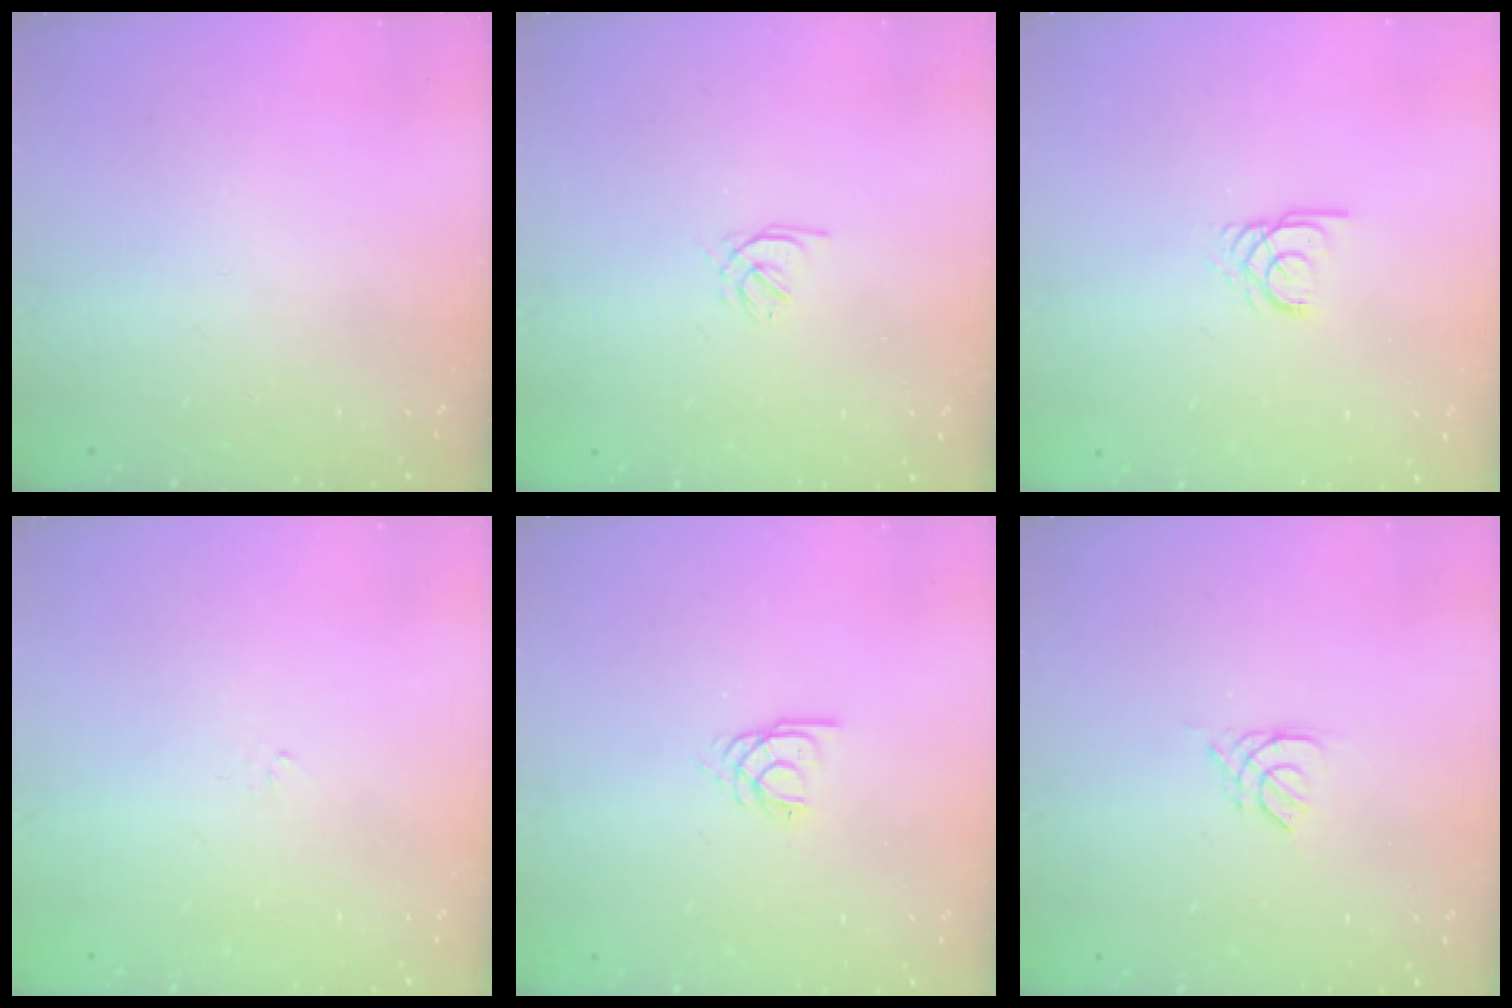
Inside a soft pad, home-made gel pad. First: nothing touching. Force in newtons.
{"total": 0.9, "press": 0.8, "slide": 0.4}
{"total": 2.4, "press": 2.4, "slide": 0.3}
{"total": 1.2, "press": 1.2, "slide": 0.4}
{"total": 2.3, "press": 2.3, "slide": 0.2}
{"total": 2.7, "press": 2.7, "slide": 0.5}